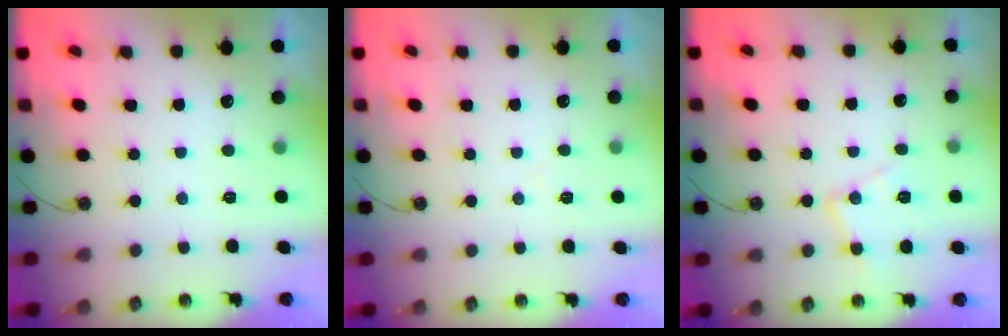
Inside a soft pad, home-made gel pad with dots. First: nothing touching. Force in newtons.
{"total": 3.8, "press": 3.7, "slide": 0.5}
{"total": 10.0, "press": 10.0, "slide": 0.7}